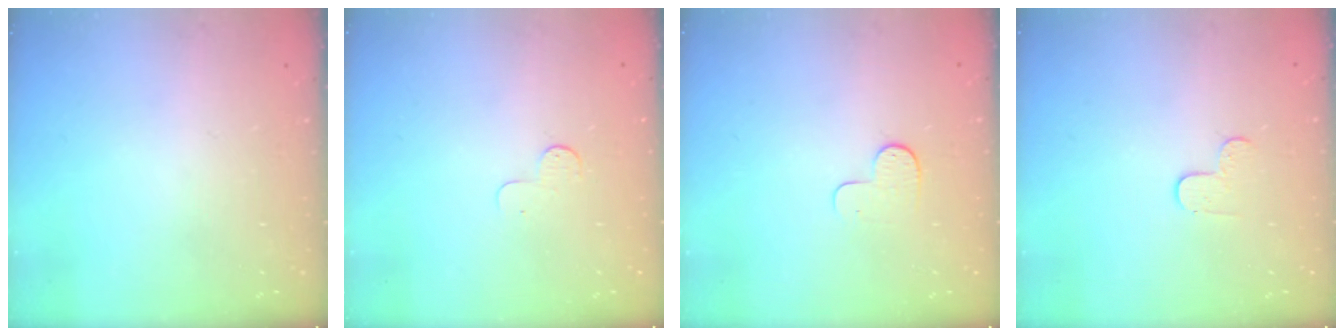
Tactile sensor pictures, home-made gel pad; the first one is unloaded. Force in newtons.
{"total": 3.9, "press": 3.9, "slide": 0.4}
{"total": 4.6, "press": 4.6, "slide": 0.4}
{"total": 3.5, "press": 3.5, "slide": 0.4}